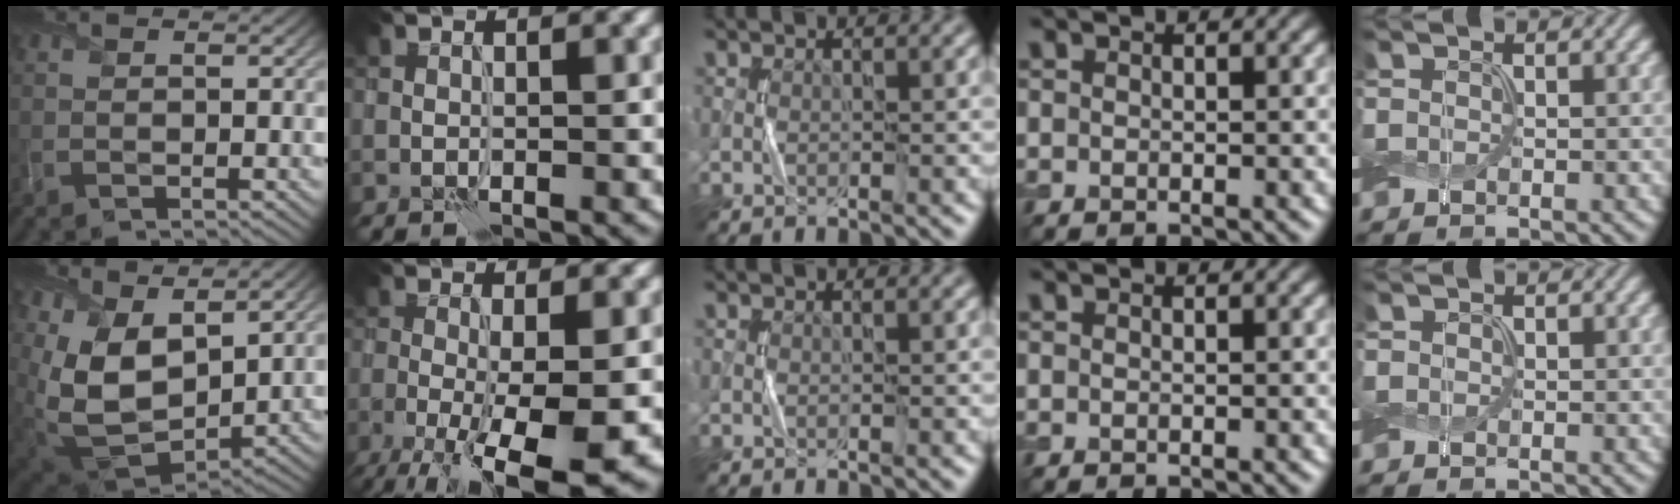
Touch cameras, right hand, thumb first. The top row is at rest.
{"thumb": {"total": 13.4, "force": [5.0, 8.0, 9.5], "torque": [-0.232, -0.007, 0.105]}, "index": {"total": 9.3, "force": [-4.0, 2.6, 8.0], "torque": [-0.139, -0.016, -0.064]}}